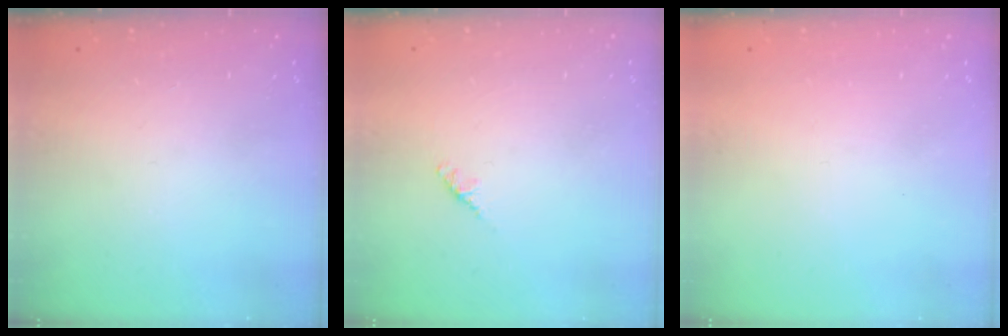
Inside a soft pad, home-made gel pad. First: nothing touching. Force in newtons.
{"total": 1.8, "press": 1.7, "slide": 0.6}
{"total": 0.9, "press": 0.8, "slide": 0.3}